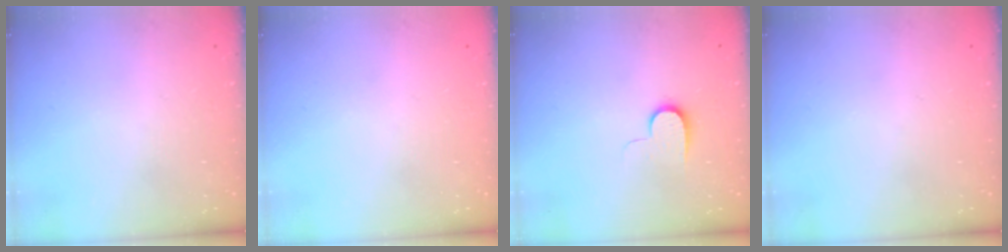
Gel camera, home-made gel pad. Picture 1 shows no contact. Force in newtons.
{"total": 0.0}
{"total": 7.1, "press": 7.1, "slide": 0.7}
{"total": 0.0}